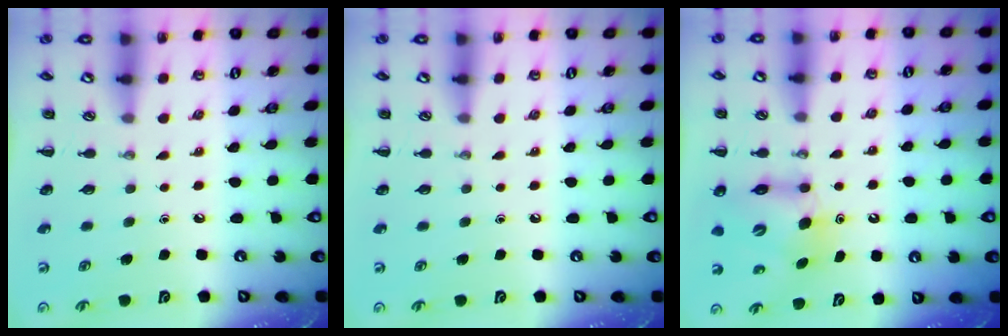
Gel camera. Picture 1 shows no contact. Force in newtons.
{"total": 0.0}
{"total": 6.8, "press": 6.7, "slide": 1.5}